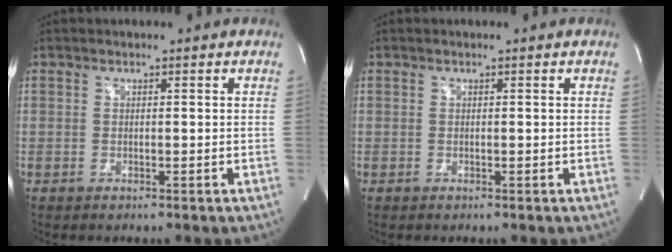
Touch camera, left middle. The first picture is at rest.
{"total": 0.0}